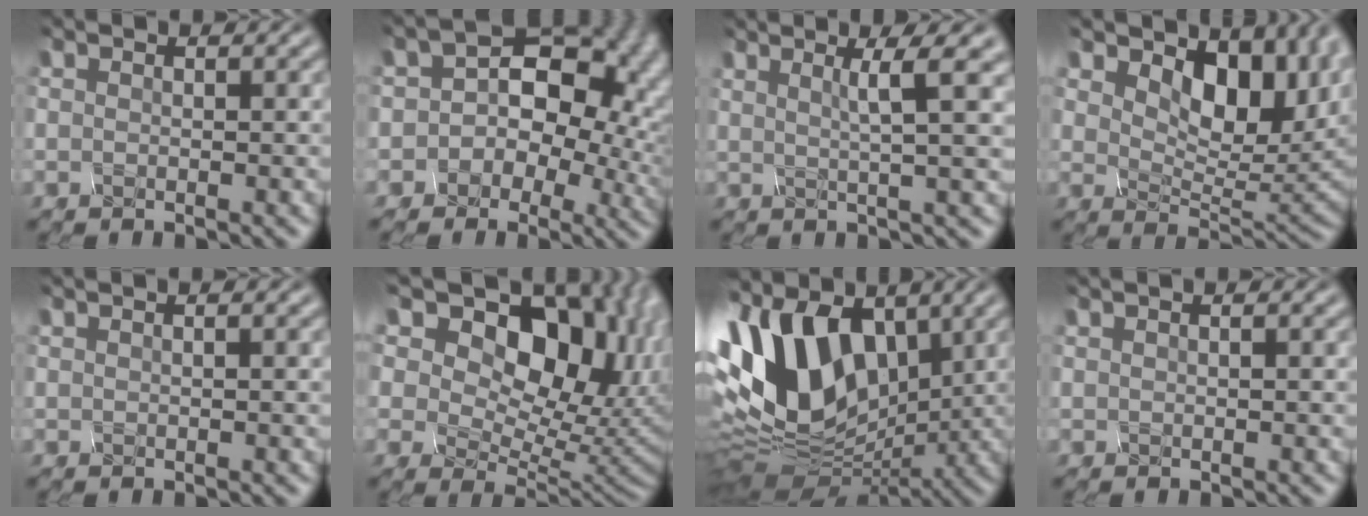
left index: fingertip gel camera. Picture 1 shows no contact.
{"total": 11.4, "force": [0.6, 8.0, 8.1], "torque": [-0.114, -0.013, 0.024]}
{"total": 3.6, "force": [1.4, 0.1, 3.3], "torque": [-0.063, 0.003, 0.037]}
{"total": 8.2, "force": [3.5, 4.6, 5.8], "torque": [-0.105, -0.012, 0.069]}
{"total": 1.6, "force": [0.8, 0.6, 1.2], "torque": [-0.002, 0.011, -0.003]}
{"total": 15.0, "force": [6.3, 9.6, 9.6], "torque": [-0.168, 0.039, 0.111]}
{"total": 13.4, "force": [1.7, 8.6, 10.1], "torque": [-0.238, 0.015, 0.027]}
{"total": 1.8, "force": [1.0, 0.7, 1.3], "torque": [-0.003, 0.015, -0.004]}